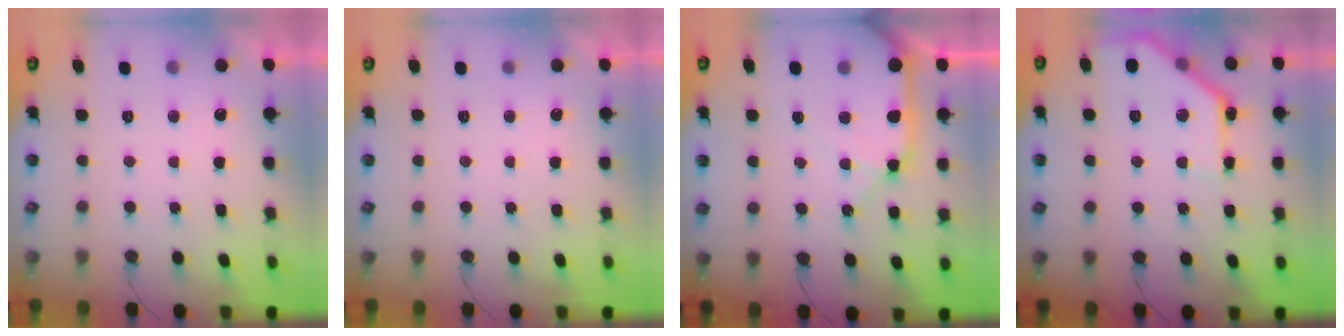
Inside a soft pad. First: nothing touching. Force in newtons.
{"total": 0.0}
{"total": 11.7, "press": 11.6, "slide": 1.5}
{"total": 13.8, "press": 13.8, "slide": 0.5}